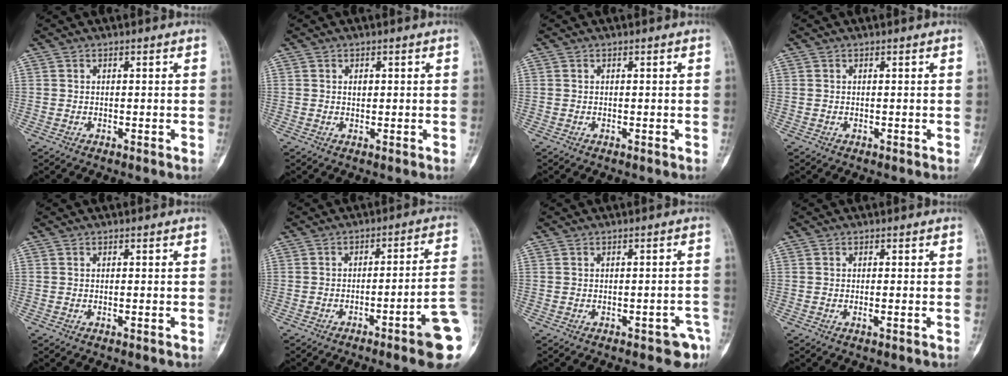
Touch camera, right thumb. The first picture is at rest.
{"total": 1.2, "force": [0.3, 0.8, 0.8], "torque": [-0.009, 0.000, 0.006]}
{"total": 0.0}
{"total": 0.0}
{"total": 0.0}
{"total": 12.2, "force": [-4.9, 0.5, 11.2], "torque": [-0.126, 0.028, -0.068]}
{"total": 4.9, "force": [-3.0, 2.2, 3.2], "torque": [-0.019, 0.021, -0.030]}
{"total": 0.8, "force": [-0.3, 0.1, 0.7], "torque": [-0.011, -0.001, -0.003]}